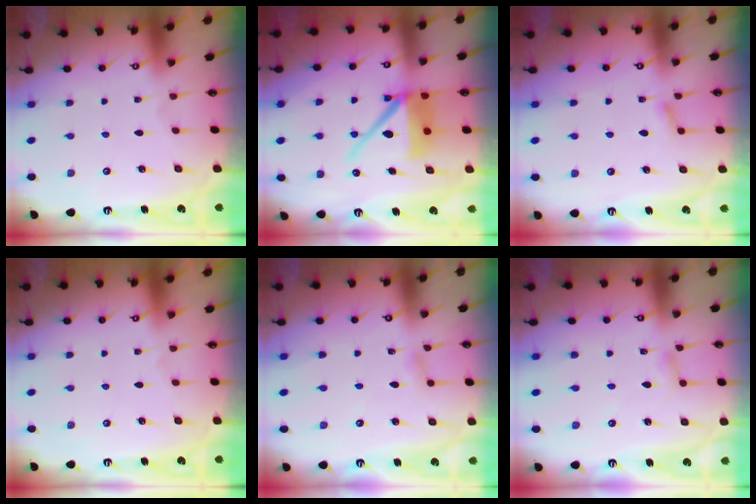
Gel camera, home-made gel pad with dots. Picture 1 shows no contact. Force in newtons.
{"total": 12.3, "press": 12.2, "slide": 1.7}
{"total": 4.7, "press": 4.6, "slide": 0.6}
{"total": 0.0}
{"total": 5.3, "press": 5.3, "slide": 0.5}
{"total": 3.8, "press": 3.7, "slide": 0.4}